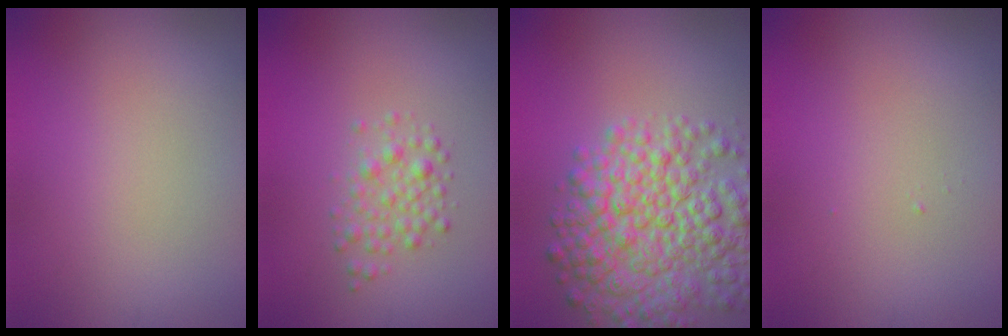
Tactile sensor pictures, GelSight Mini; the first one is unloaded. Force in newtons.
{"total": 2.1, "press": 2.1, "slide": 0.0}
{"total": 8.5, "press": 8.5, "slide": 0.3}
{"total": 0.0}